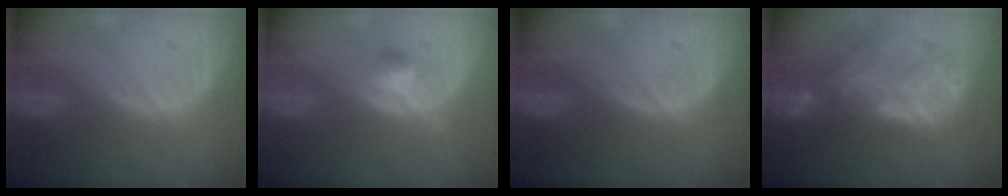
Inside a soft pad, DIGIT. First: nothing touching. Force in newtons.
{"total": 3.0, "press": 2.8, "slide": 1.2}
{"total": 0.0}
{"total": 9.0, "press": 7.8, "slide": 4.6}